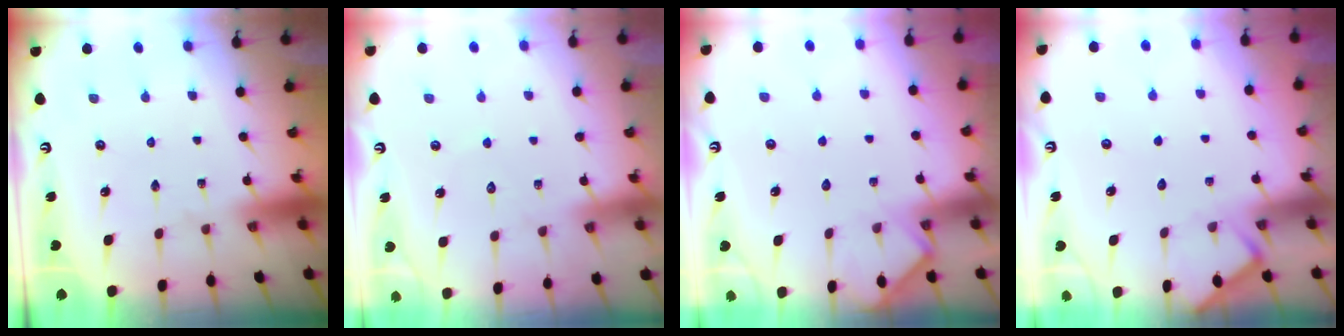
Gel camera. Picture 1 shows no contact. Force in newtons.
{"total": 4.9, "press": 4.9, "slide": 0.7}
{"total": 4.8, "press": 4.7, "slide": 0.6}
{"total": 4.5, "press": 4.5, "slide": 0.5}